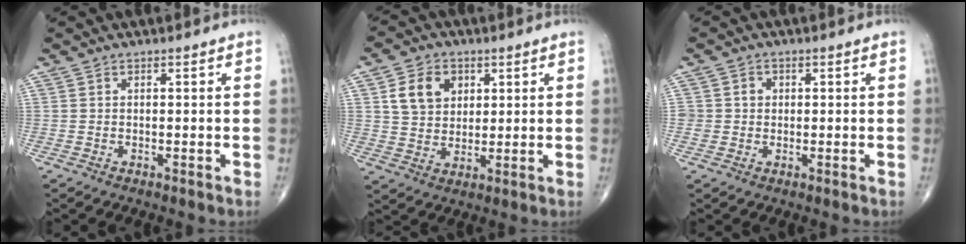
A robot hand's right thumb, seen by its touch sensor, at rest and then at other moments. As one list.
[{"total": 8.6, "force": [2.9, 6.7, 4.5], "torque": [-0.057, -0.007, 0.056]}, {"total": 2.7, "force": [0.3, 2.6, 0.6], "torque": [0.009, 0.005, 0.003]}]